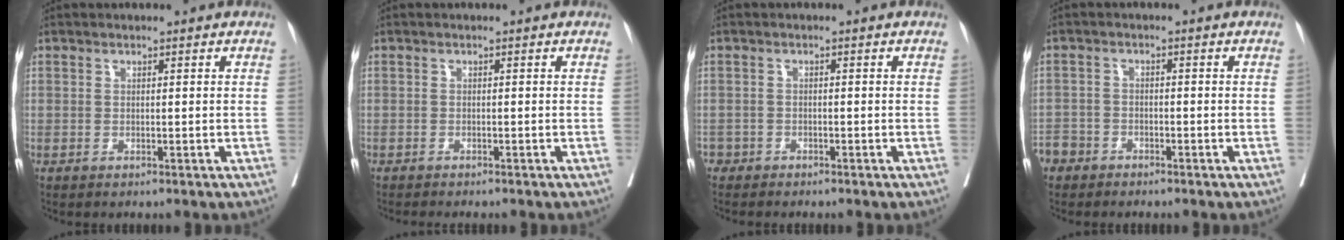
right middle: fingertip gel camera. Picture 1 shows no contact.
{"total": 2.8, "force": [-2.5, 0.3, 1.2], "torque": [-0.016, -0.004, -0.032]}
{"total": 1.9, "force": [-1.6, 0.9, -0.1], "torque": [-0.002, 0.000, -0.032]}
{"total": 3.9, "force": [-3.2, 2.3, 0.1], "torque": [-0.001, 0.004, -0.064]}